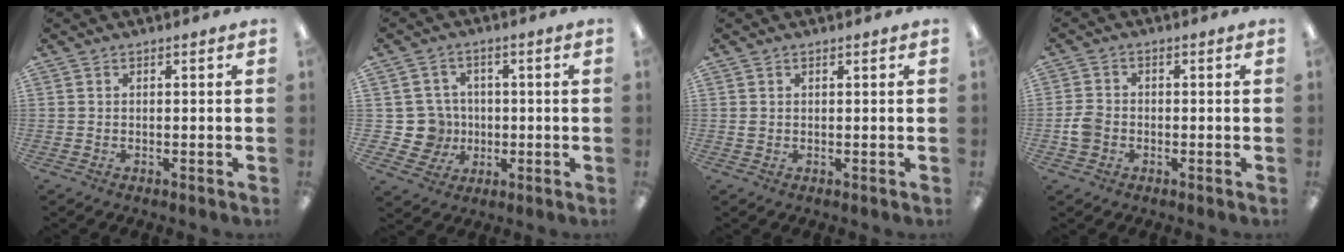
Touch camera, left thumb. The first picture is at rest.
{"total": 8.1, "force": [-0.6, 7.9, 1.7], "torque": [-0.055, 0.008, -0.003]}
{"total": 0.8, "force": [0.3, 0.6, 0.4], "torque": [-0.010, 0.004, 0.005]}
{"total": 4.2, "force": [-1.1, 3.4, 2.1], "torque": [-0.041, 0.007, -0.021]}